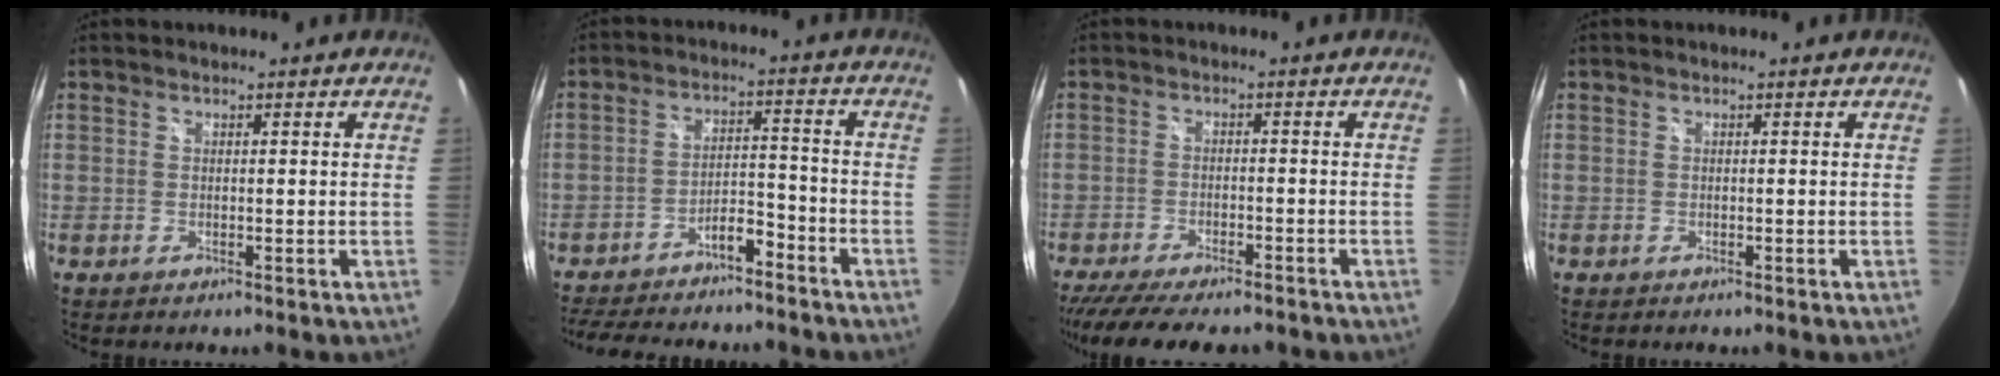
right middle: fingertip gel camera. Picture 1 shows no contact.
{"total": 12.7, "force": [-10.9, 3.4, 5.6], "torque": [-0.122, 0.026, -0.167]}
{"total": 14.3, "force": [-12.0, 3.2, 7.1], "torque": [-0.148, -0.035, -0.182]}
{"total": 0.0}